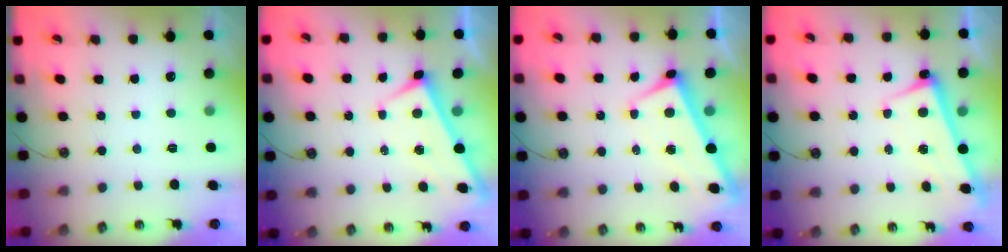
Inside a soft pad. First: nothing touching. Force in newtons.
{"total": 1.3, "press": 1.3, "slide": 0.4}
{"total": 1.0, "press": 0.7, "slide": 0.8}
{"total": 2.6, "press": 2.4, "slide": 0.9}